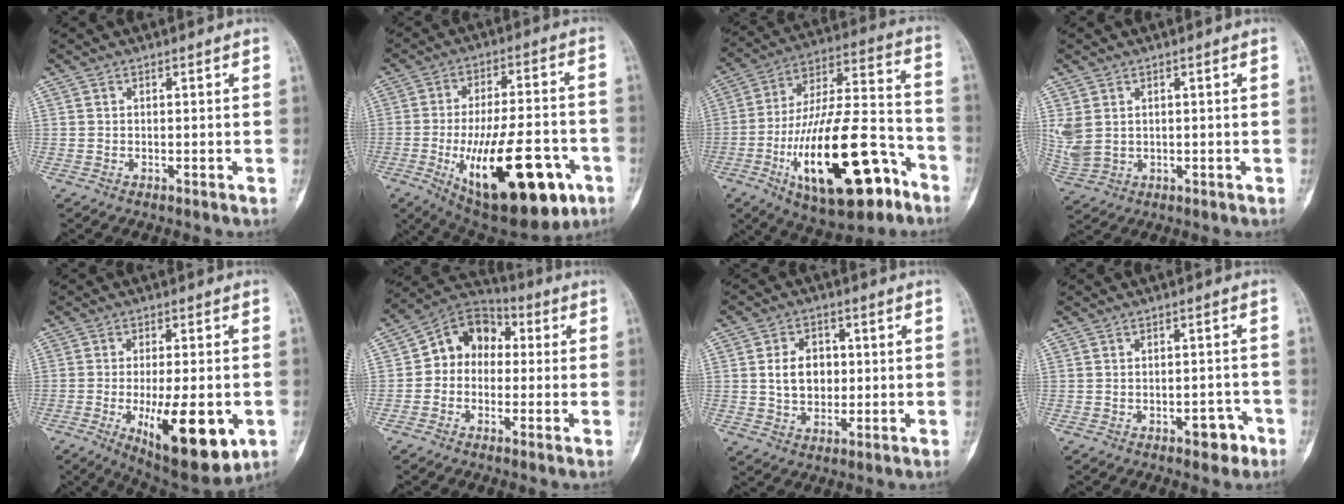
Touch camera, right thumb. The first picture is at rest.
{"total": 24.6, "force": [-9.1, 9.9, 20.6], "torque": [-0.301, 0.017, -0.120]}
{"total": 27.1, "force": [-11.6, 10.7, 22.1], "torque": [-0.386, 0.062, -0.177]}
{"total": 5.6, "force": [1.3, 4.0, 3.7], "torque": [-0.096, -0.002, 0.041]}
{"total": 16.9, "force": [-5.0, 6.3, 14.8], "torque": [-0.207, -0.012, -0.057]}
{"total": 10.2, "force": [0.1, 8.4, 5.9], "torque": [-0.061, 0.038, -0.018]}
{"total": 7.5, "force": [0.5, 5.7, 4.9], "torque": [-0.059, 0.002, 0.010]}
{"total": 4.1, "force": [-2.3, 2.3, 2.5], "torque": [-0.016, 0.023, -0.027]}